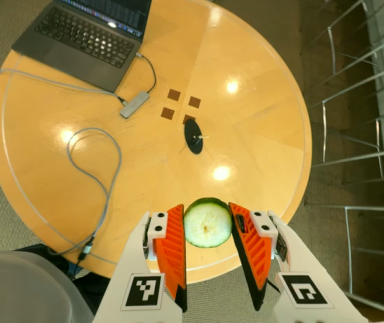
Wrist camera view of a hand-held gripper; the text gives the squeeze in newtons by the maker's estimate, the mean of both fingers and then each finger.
{"total": 8.6, "left": 8.9, "right": 8.3}